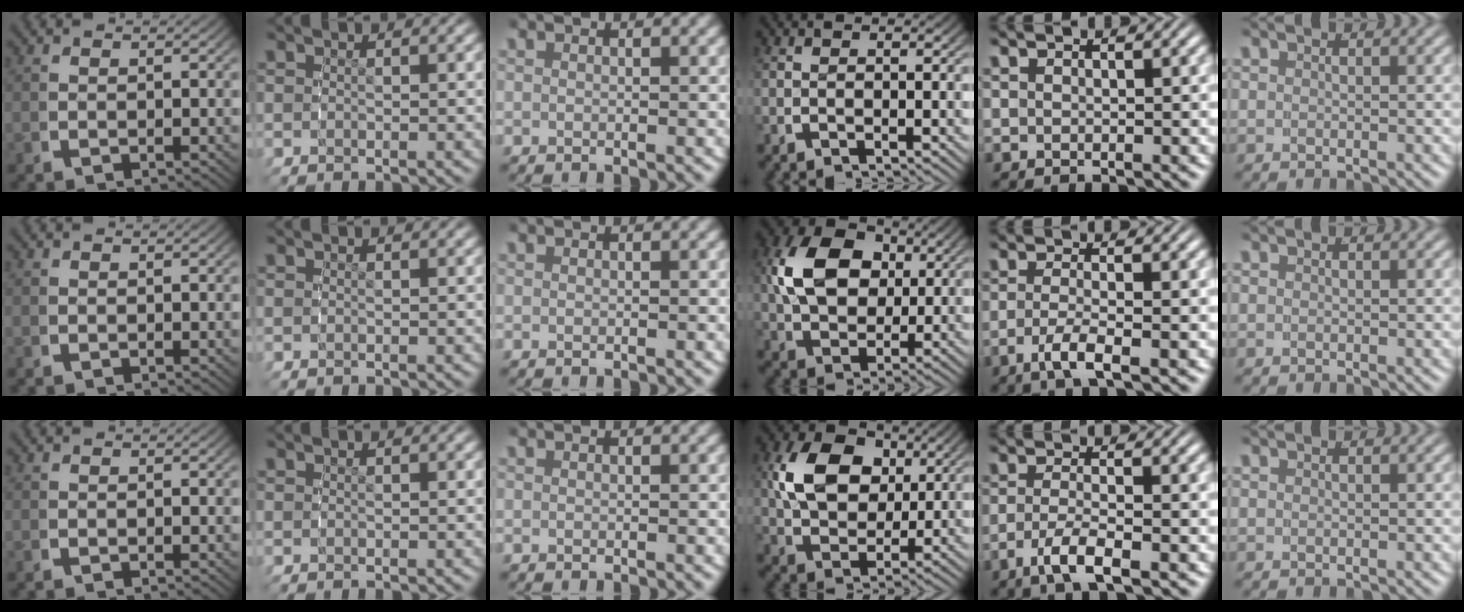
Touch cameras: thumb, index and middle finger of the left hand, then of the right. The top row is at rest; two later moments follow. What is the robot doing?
{"motion": "grasp_and_lifting", "object": "bowl"}